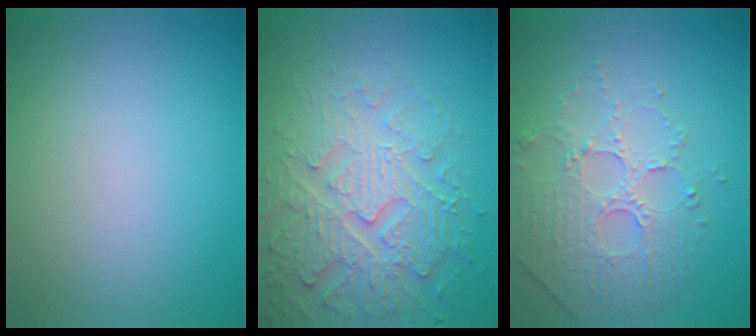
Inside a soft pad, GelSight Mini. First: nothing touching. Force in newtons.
{"total": 5.5, "press": 5.1, "slide": 2.0}
{"total": 5.1, "press": 3.5, "slide": 3.7}